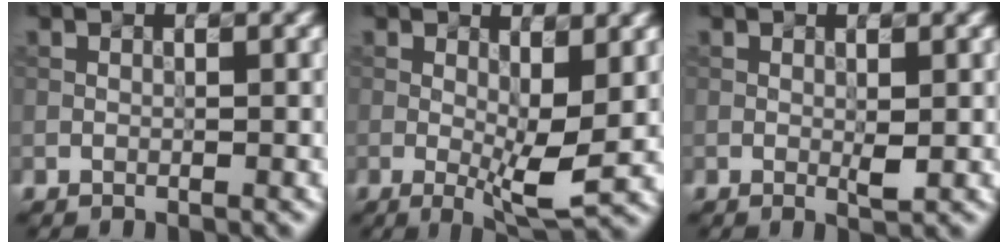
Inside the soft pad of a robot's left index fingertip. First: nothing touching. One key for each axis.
{"total": 5.2, "fx": 0.0, "fy": 1.1, "fz": 5.1, "tx": -0.083, "ty": -0.013, "tz": 0.007}
{"total": 1.0, "fx": 0.1, "fy": 0.0, "fz": 1.0, "tx": -0.022, "ty": -0.001, "tz": 0.004}